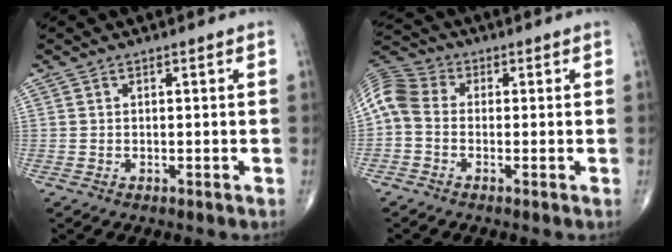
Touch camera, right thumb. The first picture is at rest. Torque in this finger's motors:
{"motor_torque": [-0.27, 0.33, 0.25, -0.38, 0.06]}